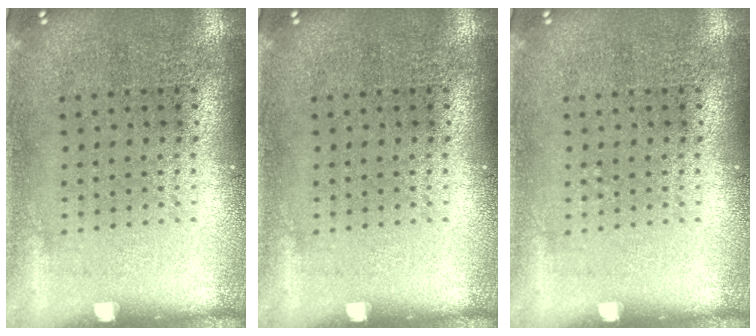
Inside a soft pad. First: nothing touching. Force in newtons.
{"total": 0.0}
{"total": 0.0}